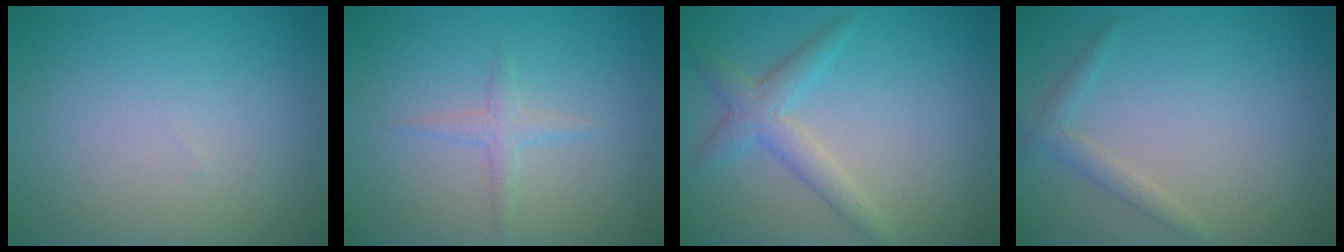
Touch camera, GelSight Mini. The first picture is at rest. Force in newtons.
{"total": 1.3, "press": 1.3, "slide": 0.0}
{"total": 2.9, "press": 2.9, "slide": 0.2}
{"total": 1.5, "press": 1.5, "slide": 0.1}